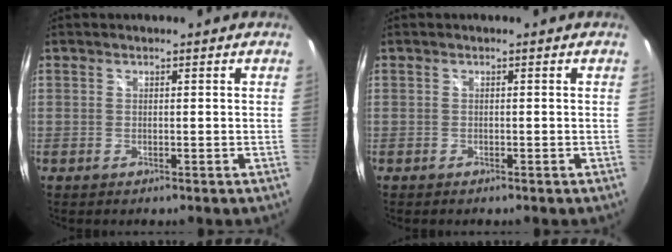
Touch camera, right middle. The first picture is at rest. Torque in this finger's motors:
{"motor_torque": [-0.45, 0.11, 0.00, -0.01]}